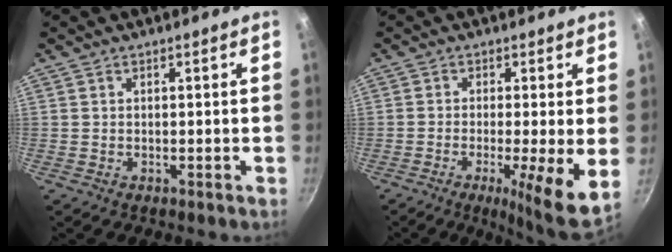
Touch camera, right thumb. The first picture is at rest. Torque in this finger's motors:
{"motor_torque": [-0.53, 0.52, 0.03, 0.00, 0.14]}